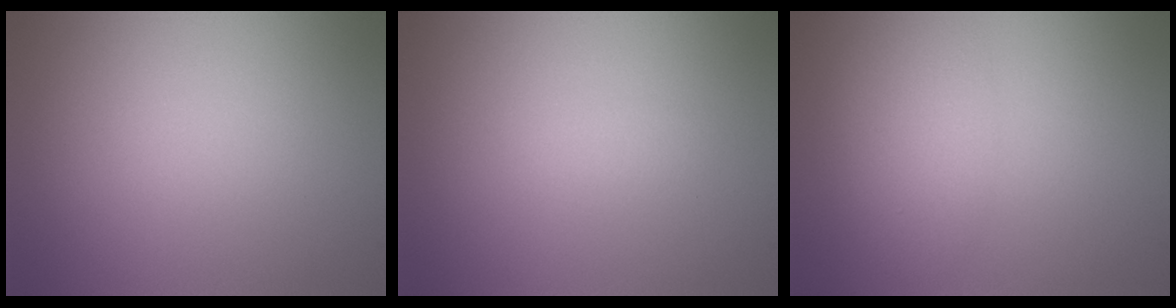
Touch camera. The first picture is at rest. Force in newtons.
{"total": 0.5, "press": 0.5, "slide": 0.0}
{"total": 3.5, "press": 3.5, "slide": 0.1}